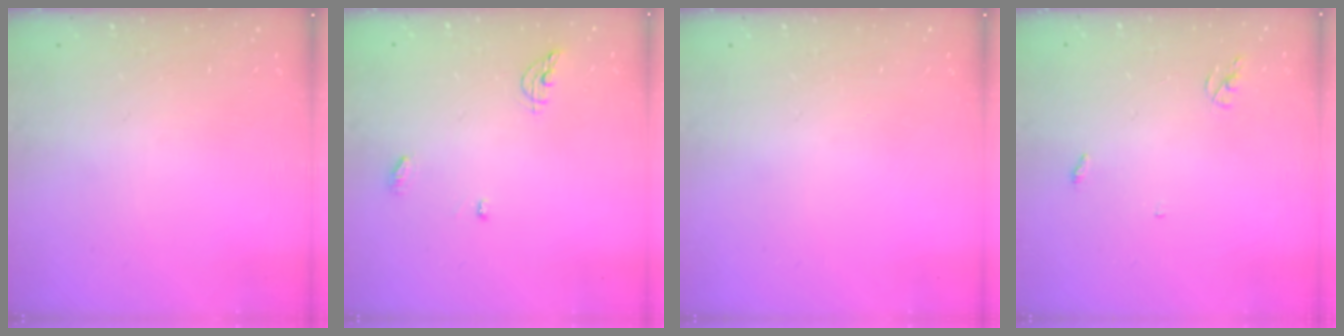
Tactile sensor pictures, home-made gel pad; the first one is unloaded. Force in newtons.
{"total": 6.0, "press": 6.0, "slide": 0.4}
{"total": 0.0}
{"total": 2.6, "press": 2.6, "slide": 0.2}